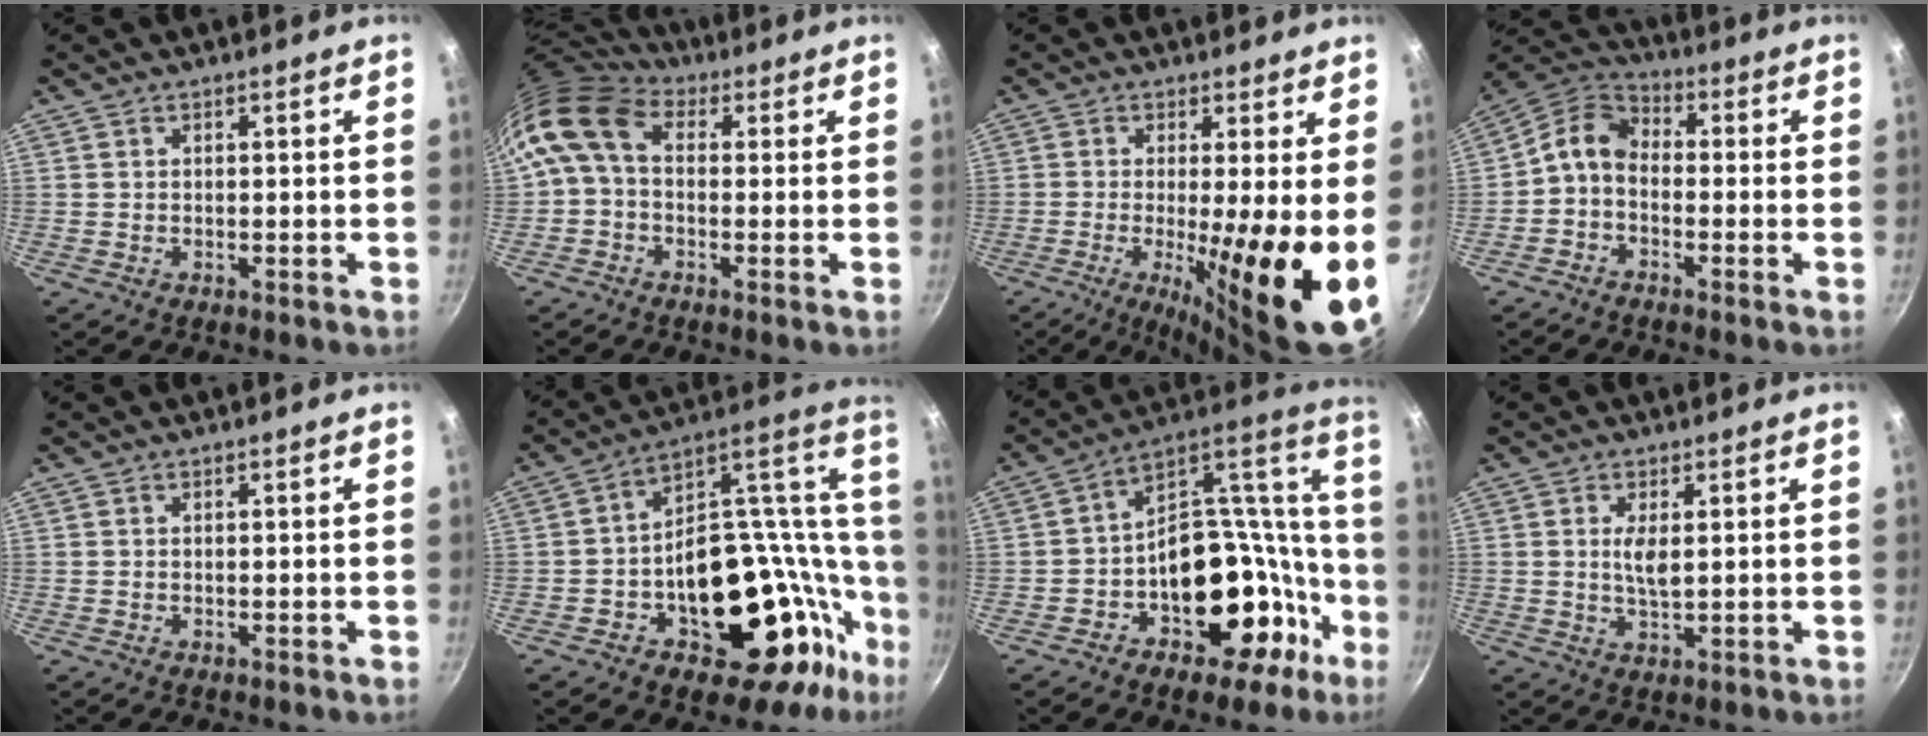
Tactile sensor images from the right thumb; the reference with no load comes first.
{"total": 9.8, "force": [1.1, 6.8, 6.9], "torque": [-0.134, 0.025, 0.002]}
{"total": 15.9, "force": [-1.0, 2.9, 15.6], "torque": [-0.221, -0.034, -0.011]}
{"total": 3.9, "force": [-1.2, 2.6, 2.7], "torque": [-0.059, 0.028, -0.037]}
{"total": 0.0}
{"total": 32.8, "force": [-2.0, 22.6, 23.7], "torque": [-0.270, 0.036, -0.007]}
{"total": 24.8, "force": [-8.9, 17.4, 15.2], "torque": [-0.150, 0.099, -0.117]}
{"total": 3.7, "force": [0.8, 1.3, 3.4], "torque": [-0.064, -0.007, 0.017]}